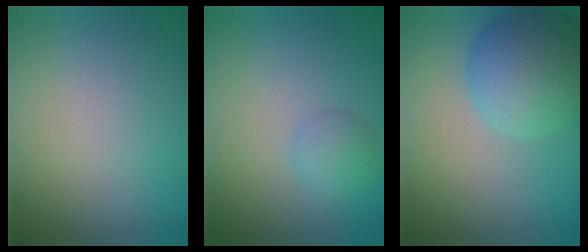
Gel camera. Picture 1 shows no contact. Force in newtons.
{"total": 1.8, "press": 1.8, "slide": 0.1}
{"total": 7.5, "press": 7.5, "slide": 0.3}